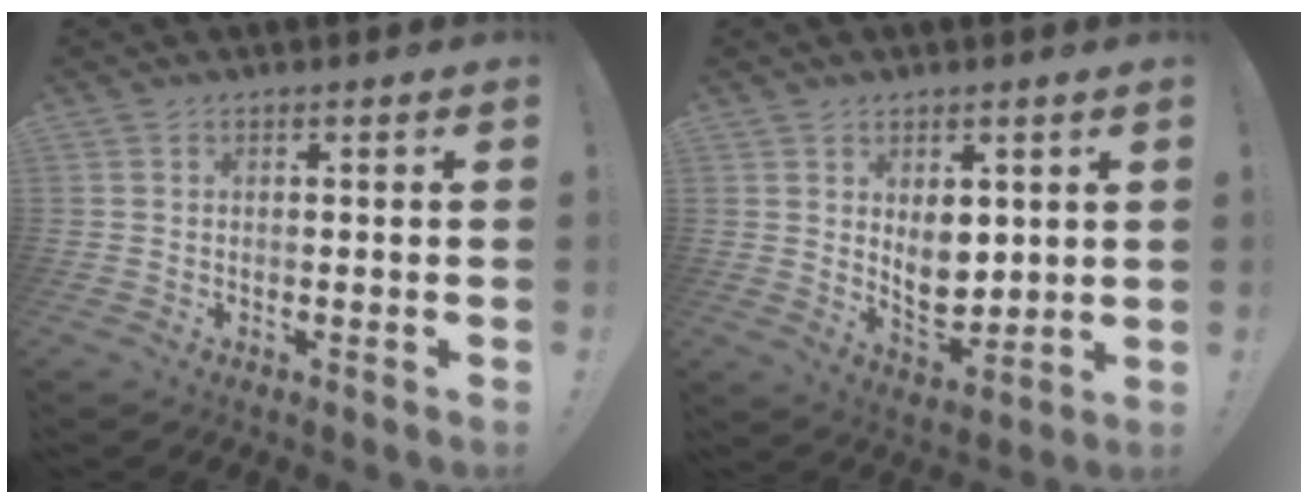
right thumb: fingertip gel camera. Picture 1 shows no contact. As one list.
[{"total": 8.5, "force": [3.2, 5.8, 5.3], "torque": [-0.062, -0.028, 0.061]}]